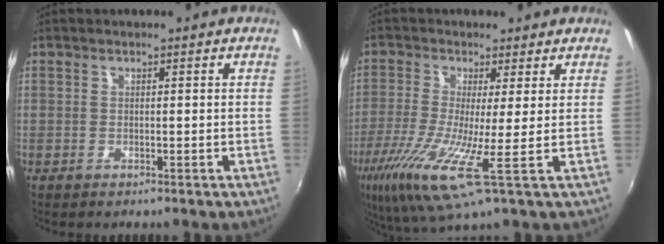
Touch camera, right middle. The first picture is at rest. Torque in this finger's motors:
{"motor_torque": [1.12, -0.99, 0.81, 0.21]}